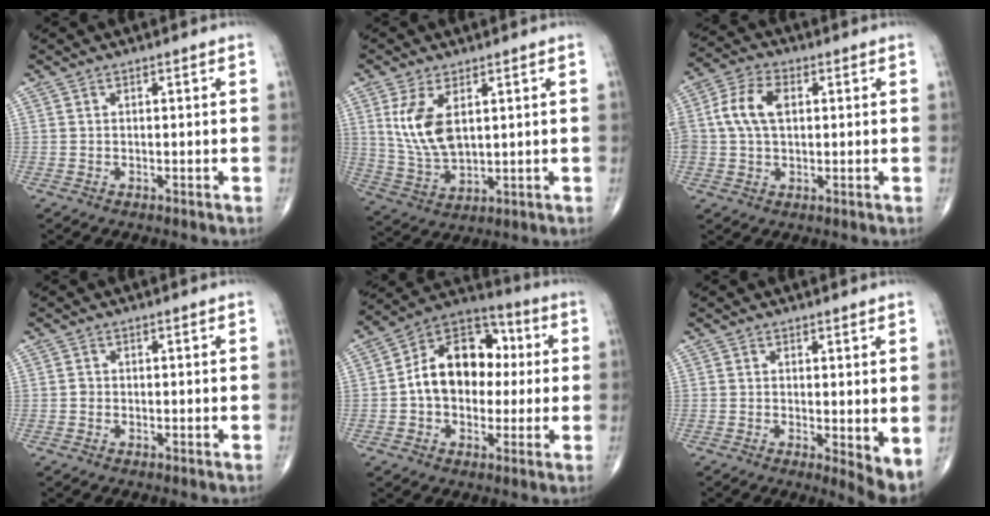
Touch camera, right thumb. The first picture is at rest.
{"total": 9.9, "force": [2.9, 5.0, 8.0], "torque": [-0.156, -0.014, 0.069]}
{"total": 8.6, "force": [1.3, 5.4, 6.6], "torque": [-0.137, 0.018, 0.023]}
{"total": 0.8, "force": [-0.2, 0.7, 0.3], "torque": [0.000, 0.003, -0.005]}
{"total": 16.2, "force": [0.9, 11.6, 11.2], "torque": [-0.135, 0.035, 0.005]}
{"total": 4.3, "force": [0.1, 1.2, 4.2], "torque": [-0.062, -0.015, 0.002]}